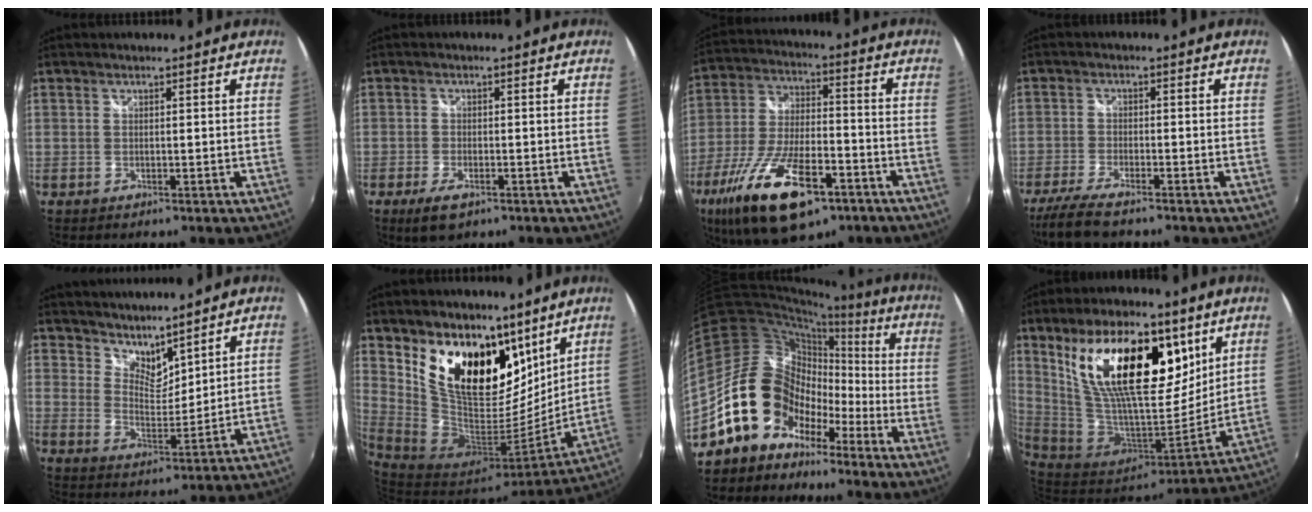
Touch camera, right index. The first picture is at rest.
{"total": 4.9, "force": [-3.0, 2.2, 3.2], "torque": [-0.081, -0.014, -0.054]}
{"total": 22.2, "force": [-12.3, 8.9, 16.1], "torque": [-0.325, -0.044, -0.210]}
{"total": 8.2, "force": [-6.7, 1.6, 4.4], "torque": [-0.114, -0.027, -0.127]}
{"total": 6.5, "force": [5.9, 2.1, 1.8], "torque": [-0.020, -0.004, 0.108]}
{"total": 18.3, "force": [10.8, 9.5, 11.3], "torque": [-0.198, -0.012, 0.195]}
{"total": 14.4, "force": [-8.9, 10.1, 5.2], "torque": [-0.106, 0.032, -0.165]}
{"total": 23.7, "force": [10.4, 10.4, 18.6], "torque": [-0.332, 0.014, 0.188]}